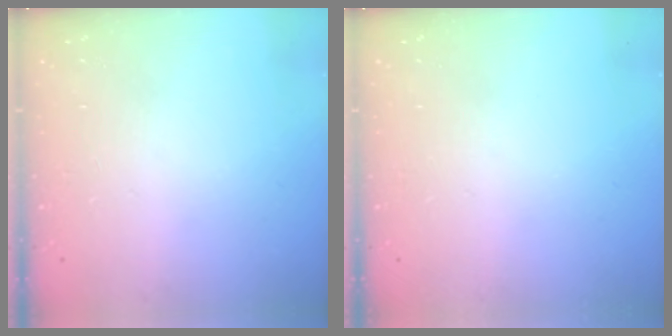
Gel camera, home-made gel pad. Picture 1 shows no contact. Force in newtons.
{"total": 0.0}